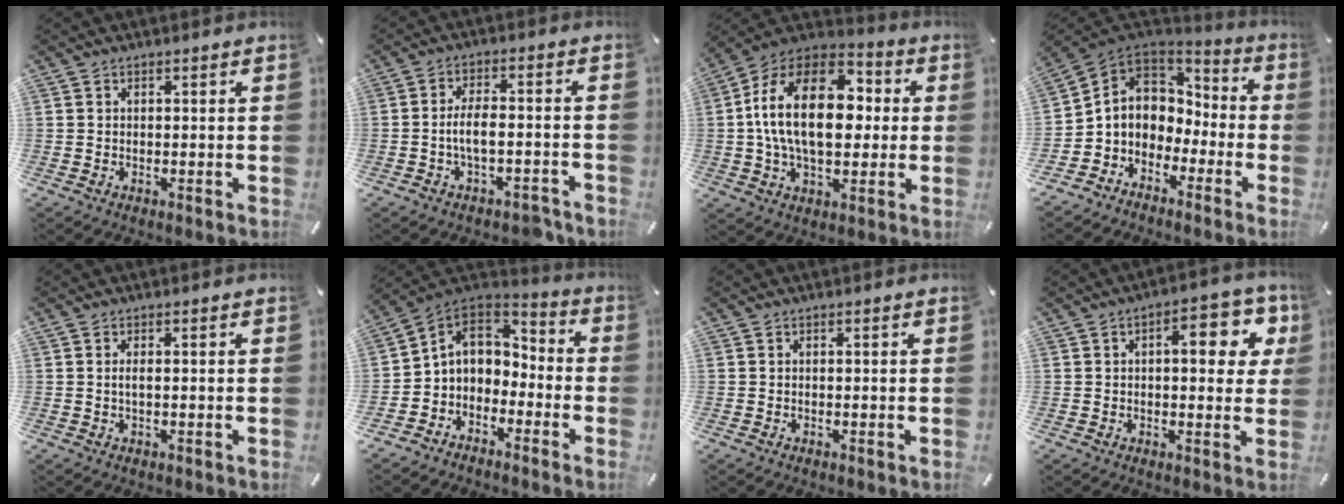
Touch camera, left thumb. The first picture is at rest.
{"total": 7.2, "force": [-2.7, 3.1, 5.9], "torque": [-0.102, 0.018, -0.046]}
{"total": 22.0, "force": [1.3, 14.0, 16.9], "torque": [-0.319, 0.012, 0.017]}
{"total": 6.9, "force": [-1.4, 6.6, 1.4], "torque": [-0.054, -0.005, -0.024]}
{"total": 1.4, "force": [0.0, 0.2, 1.4], "torque": [-0.028, -0.003, 0.000]}
{"total": 6.8, "force": [-1.3, 6.3, 2.3], "torque": [-0.053, 0.013, -0.019]}
{"total": 0.0}
{"total": 11.5, "force": [2.9, 5.4, 9.7], "torque": [-0.120, -0.006, 0.042]}